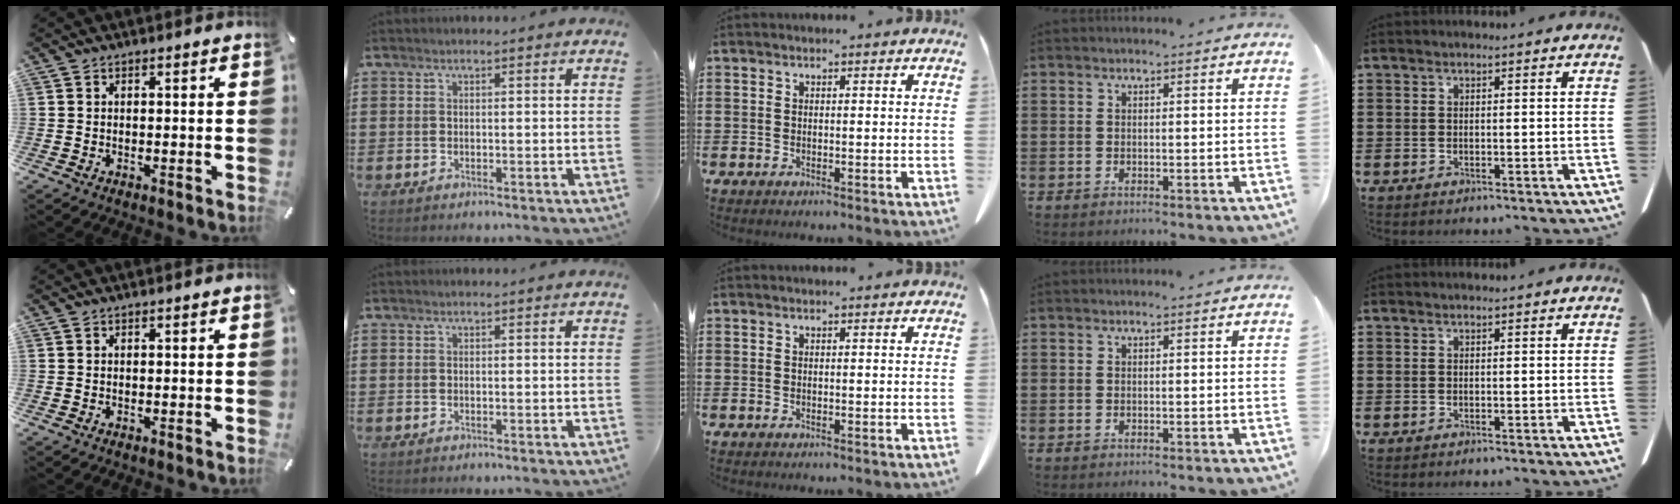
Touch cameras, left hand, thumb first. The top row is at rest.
{}